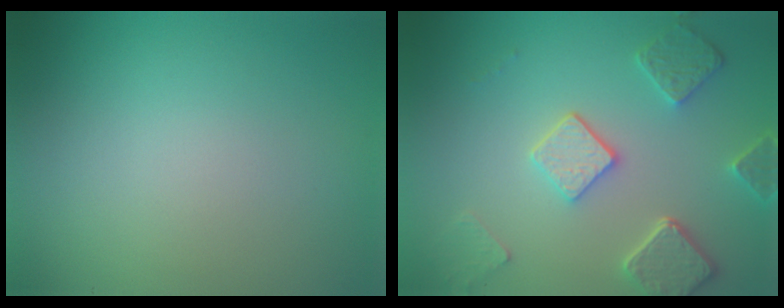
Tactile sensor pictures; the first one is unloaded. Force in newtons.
{"total": 4.9, "press": 3.9, "slide": 3.0}